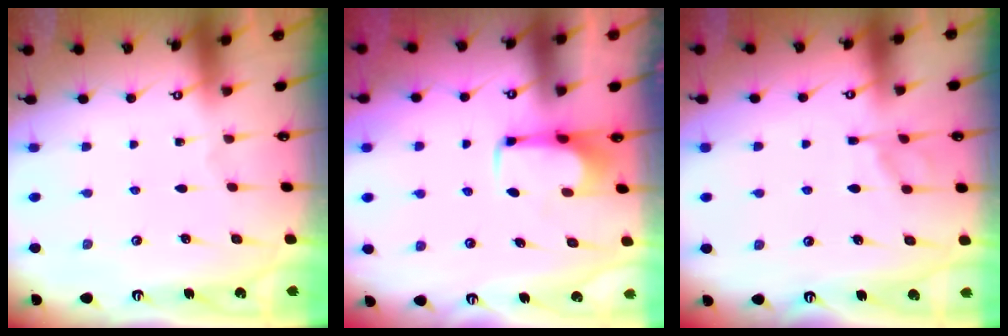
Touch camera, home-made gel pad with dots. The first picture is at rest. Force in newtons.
{"total": 1.9, "press": 1.9, "slide": 0.2}
{"total": 7.7, "press": 7.7, "slide": 0.6}